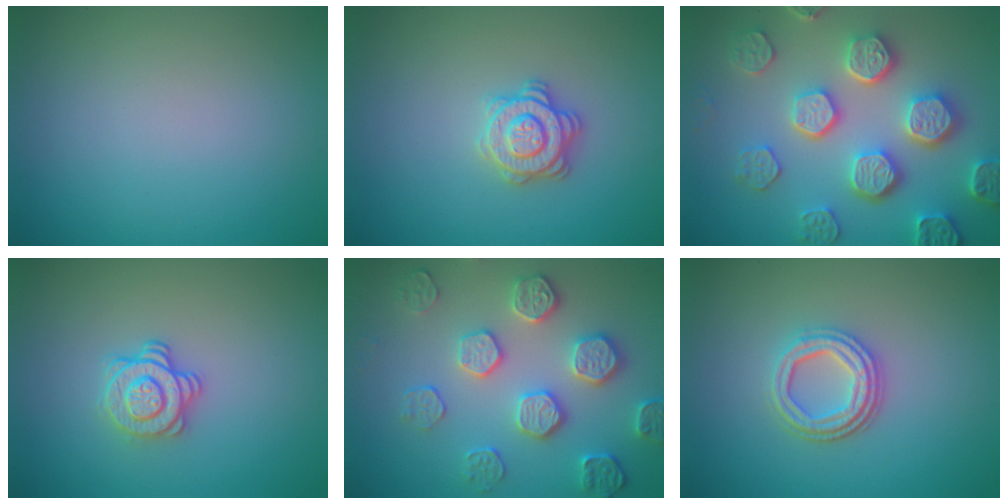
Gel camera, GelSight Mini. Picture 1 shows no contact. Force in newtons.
{"total": 2.9, "press": 2.9, "slide": 0.4}
{"total": 6.6, "press": 5.8, "slide": 3.1}
{"total": 2.9, "press": 2.5, "slide": 1.3}
{"total": 4.6, "press": 4.3, "slide": 1.7}
{"total": 3.6, "press": 3.0, "slide": 2.0}